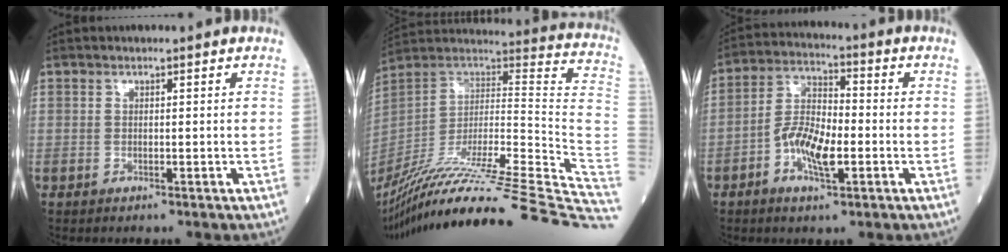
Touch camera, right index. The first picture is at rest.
{"total": 39.9, "force": [-32.8, -2.5, 22.7], "torque": [-0.212, -0.061, -0.479]}
{"total": 8.3, "force": [-2.7, 2.9, 7.3], "torque": [-0.152, 0.005, -0.054]}